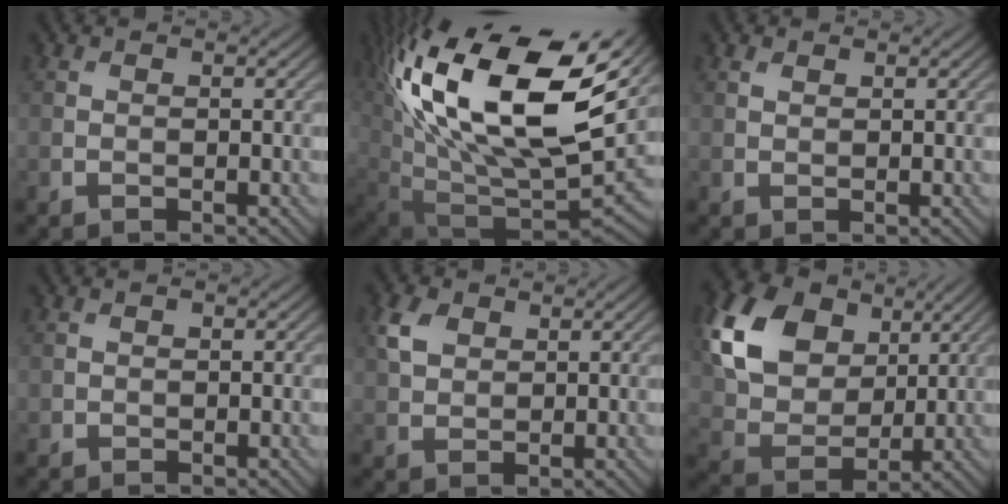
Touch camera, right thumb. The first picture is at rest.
{"total": 20.5, "force": [8.3, 10.5, 15.5], "torque": [-0.327, 0.017, 0.157]}
{"total": 0.9, "force": [0.6, 0.5, 0.3], "torque": [-0.008, 0.000, 0.014]}
{"total": 0.8, "force": [0.0, 0.7, 0.2], "torque": [-0.003, -0.005, -0.001]}
{"total": 3.5, "force": [1.5, 2.5, 2.0], "torque": [-0.051, 0.006, 0.030]}
{"total": 14.4, "force": [5.8, 10.2, 8.4], "torque": [-0.219, 0.026, 0.106]}